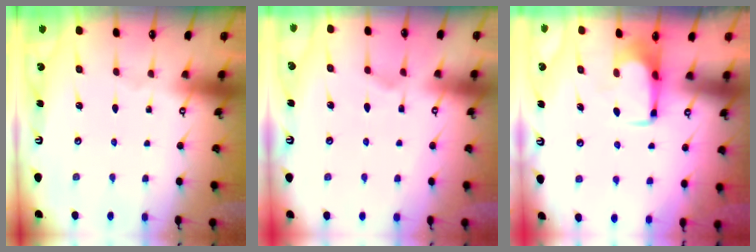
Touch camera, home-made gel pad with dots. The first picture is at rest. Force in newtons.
{"total": 2.0, "press": 1.5, "slide": 1.3}
{"total": 1.6, "press": 1.6, "slide": 0.2}